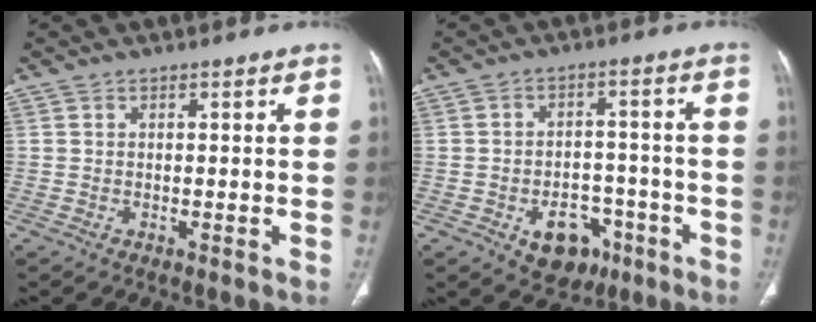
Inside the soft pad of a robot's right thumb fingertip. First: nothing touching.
{"total": 9.3, "force": [-4.4, 6.6, 4.9], "torque": [-0.033, 0.034, -0.053]}